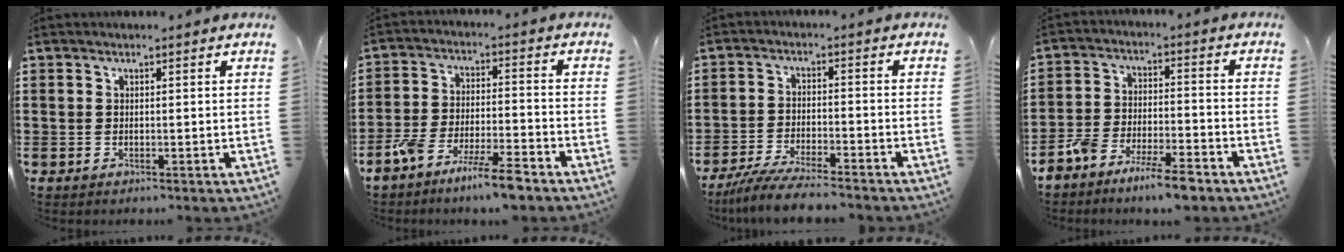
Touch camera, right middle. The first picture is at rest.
{"total": 8.0, "force": [-6.7, 0.9, 4.3], "torque": [-0.085, 0.004, -0.126]}
{"total": 6.0, "force": [-5.5, 0.2, 2.4], "torque": [-0.058, -0.013, -0.107]}
{"total": 7.3, "force": [-6.5, 1.0, 3.1], "torque": [-0.068, 0.004, -0.124]}